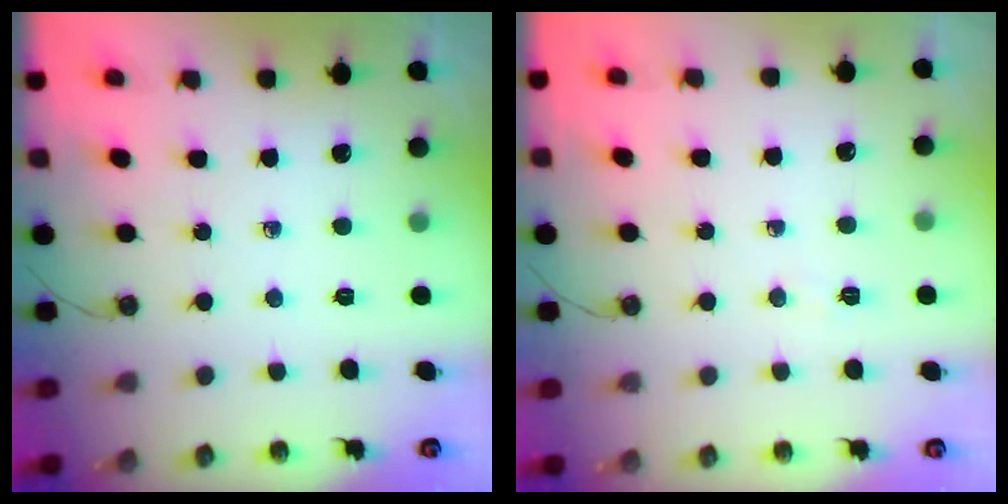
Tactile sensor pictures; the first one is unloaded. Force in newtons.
{"total": 3.1, "press": 3.0, "slide": 0.7}